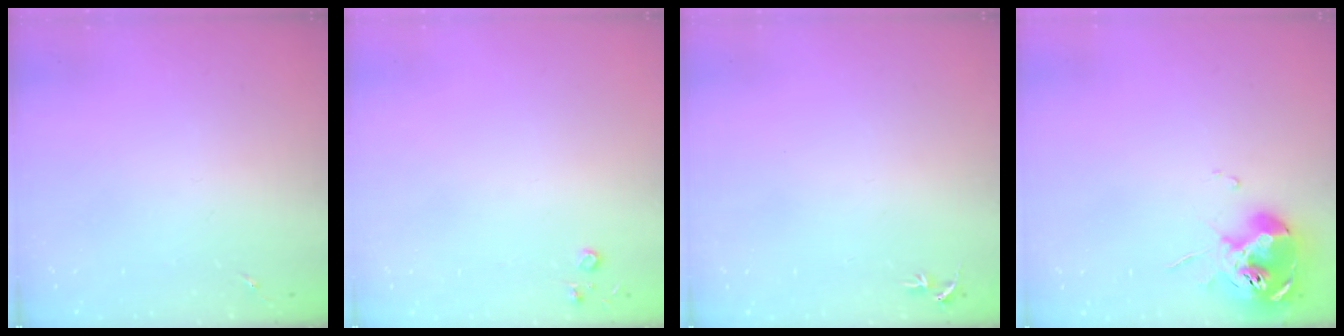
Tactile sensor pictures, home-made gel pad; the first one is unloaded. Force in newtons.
{"total": 2.8, "press": 2.8, "slide": 0.3}
{"total": 2.7, "press": 2.7, "slide": 0.3}
{"total": 10.5, "press": 10.4, "slide": 1.3}